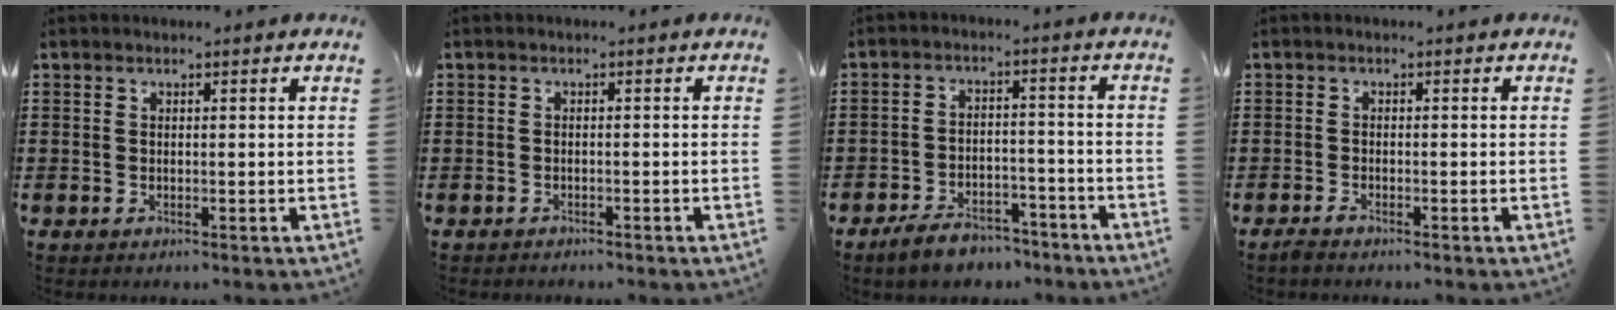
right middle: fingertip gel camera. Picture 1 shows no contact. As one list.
[{"total": 0.9, "force": [-0.9, 0.2, -0.1], "torque": [0.000, 0.004, -0.021]}, {"total": 5.3, "force": [-4.9, 1.5, 1.1], "torque": [-0.024, 0.011, -0.098]}, {"total": 0.9, "force": [-0.8, 0.1, 0.5], "torque": [-0.019, -0.009, -0.016]}]